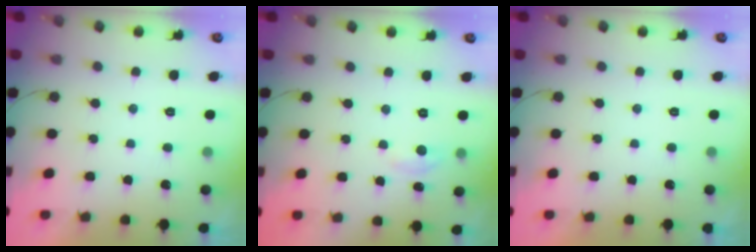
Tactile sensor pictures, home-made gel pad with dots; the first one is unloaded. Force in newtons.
{"total": 2.8, "press": 2.8, "slide": 0.4}
{"total": 0.0}